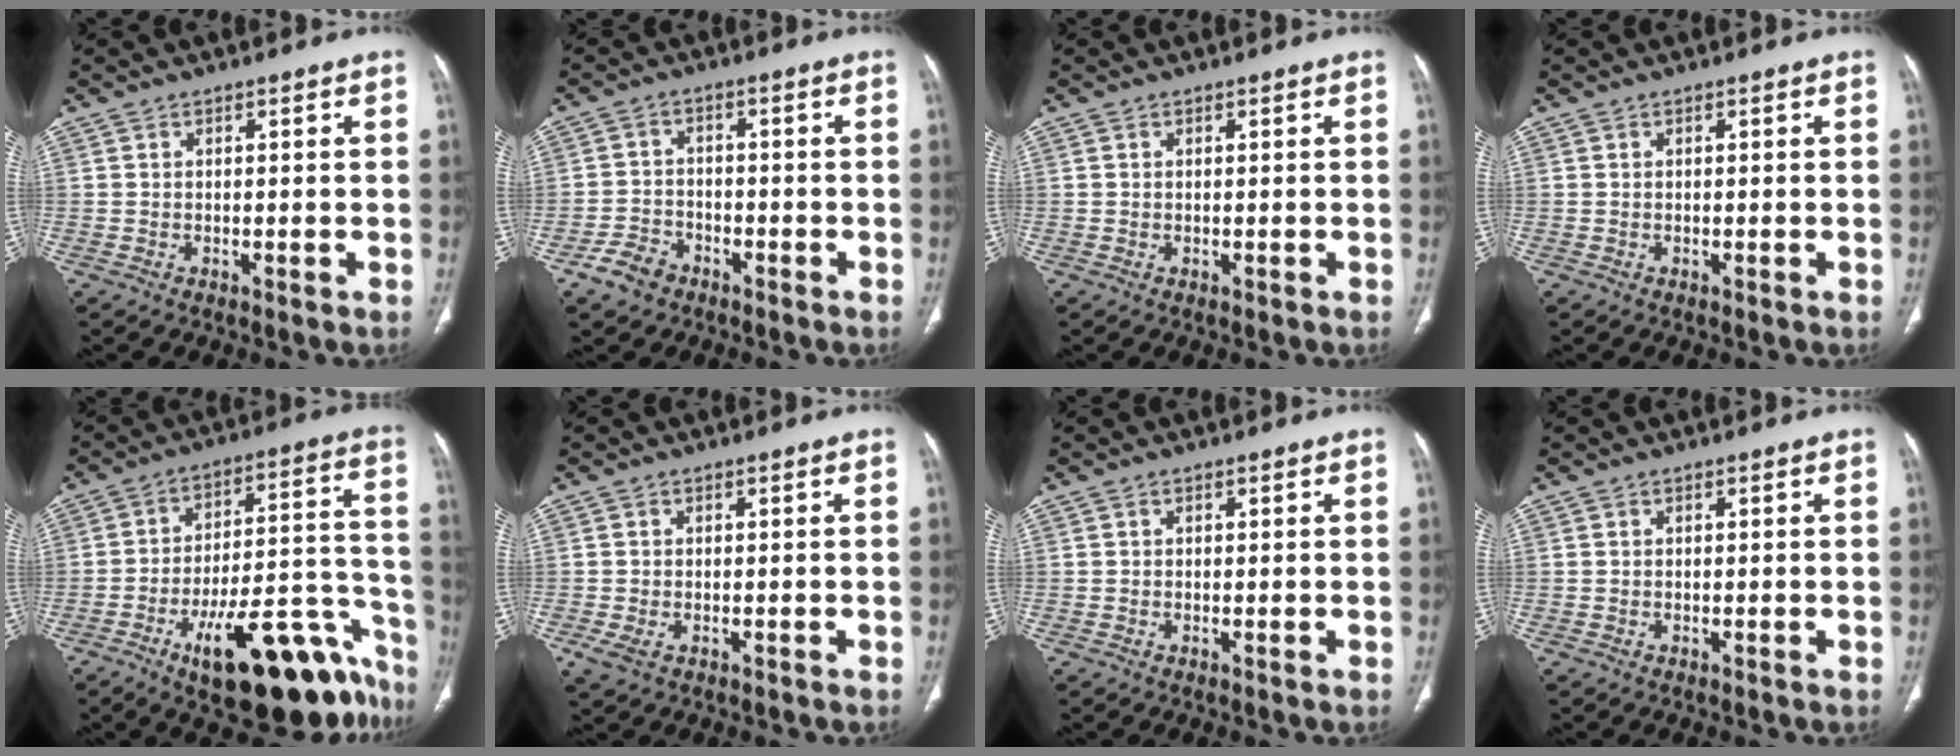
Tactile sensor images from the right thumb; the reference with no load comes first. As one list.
[{"total": 5.0, "force": [-3.3, 3.4, 1.7], "torque": [-0.028, 0.021, -0.056]}, {"total": 0.0}, {"total": 0.0}, {"total": 24.9, "force": [-14.9, 8.6, 18.0], "torque": [-0.157, 0.108, -0.214]}, {"total": 2.6, "force": [-0.9, 1.6, 1.9], "torque": [-0.051, -0.004, -0.010]}, {"total": 0.0}, {"total": 0.0}]